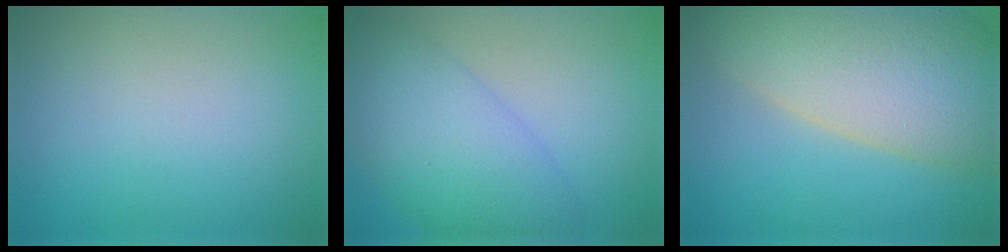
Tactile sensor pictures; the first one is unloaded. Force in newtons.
{"total": 7.3, "press": 7.3, "slide": 0.1}
{"total": 13.8, "press": 13.7, "slide": 1.2}